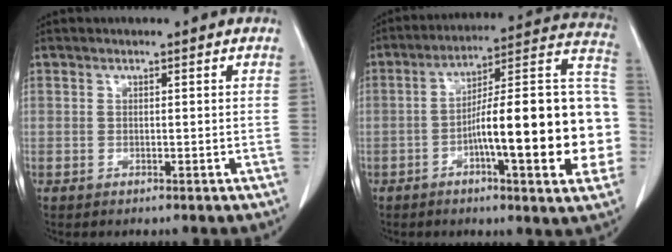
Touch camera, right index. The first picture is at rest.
{"total": 23.6, "force": [-4.4, 3.4, 23.0], "torque": [-0.259, 0.031, -0.063]}